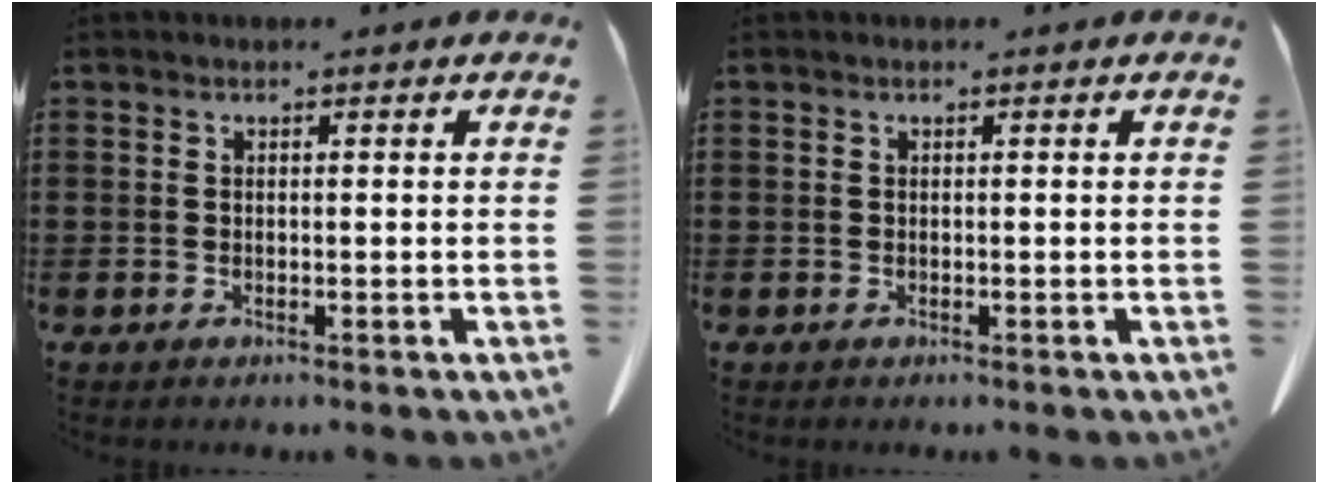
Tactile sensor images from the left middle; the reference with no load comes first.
{"total": 0.0}